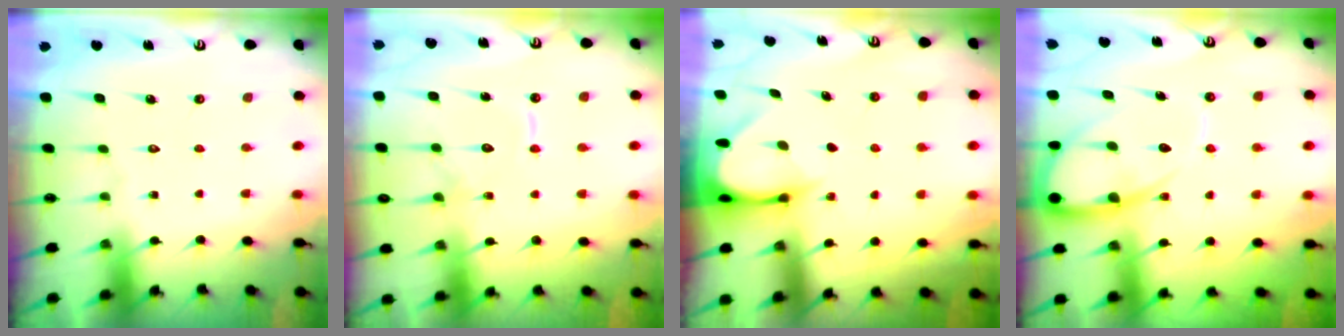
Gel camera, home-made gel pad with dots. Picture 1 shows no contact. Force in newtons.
{"total": 10.2, "press": 10.1, "slide": 1.0}
{"total": 3.4, "press": 3.4, "slide": 0.3}
{"total": 11.6, "press": 11.6, "slide": 1.1}